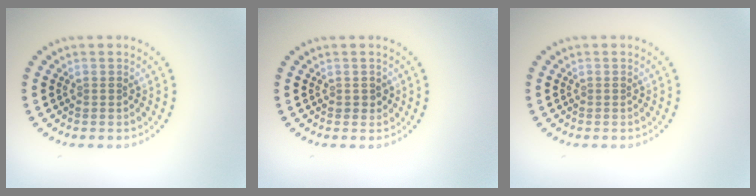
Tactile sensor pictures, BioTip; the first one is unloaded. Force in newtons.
{"total": 0.7, "press": 0.7, "slide": 0.0}
{"total": 0.0}